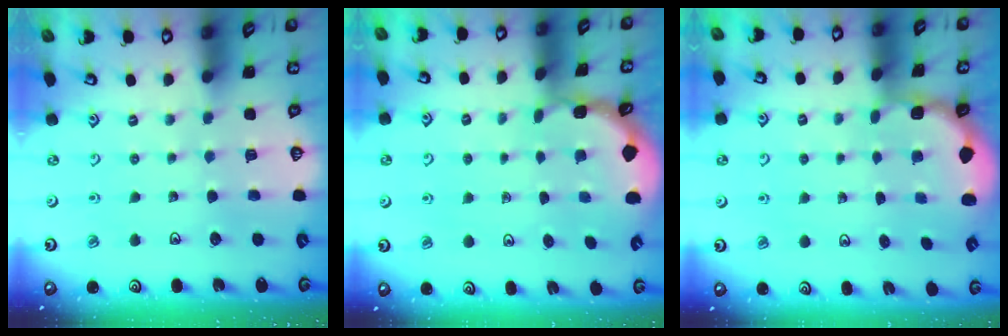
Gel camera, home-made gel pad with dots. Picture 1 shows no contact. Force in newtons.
{"total": 1.6, "press": 1.5, "slide": 0.2}
{"total": 1.8, "press": 1.6, "slide": 0.7}